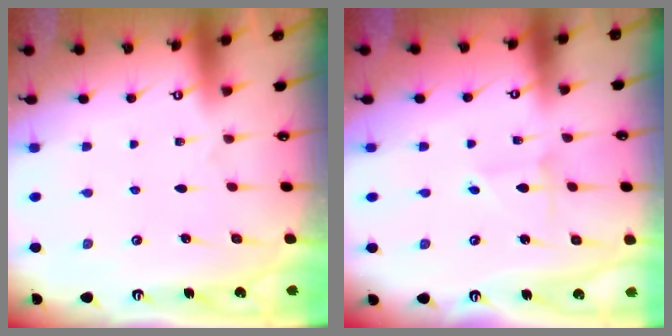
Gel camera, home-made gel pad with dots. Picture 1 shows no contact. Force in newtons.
{"total": 1.9, "press": 1.9, "slide": 0.1}